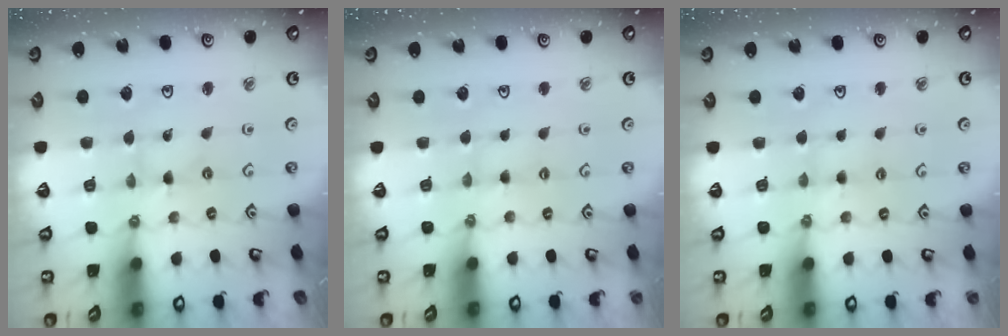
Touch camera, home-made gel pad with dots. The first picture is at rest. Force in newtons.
{"total": 1.8, "press": 1.7, "slide": 0.3}
{"total": 3.0, "press": 2.9, "slide": 0.4}